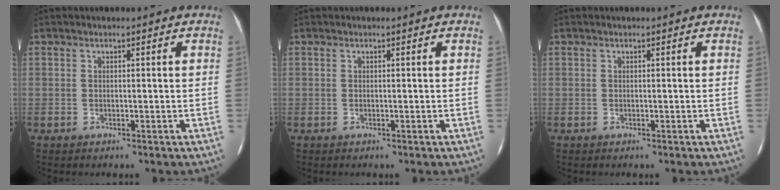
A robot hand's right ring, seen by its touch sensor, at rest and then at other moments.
{"total": 0.0}
{"total": 0.0}